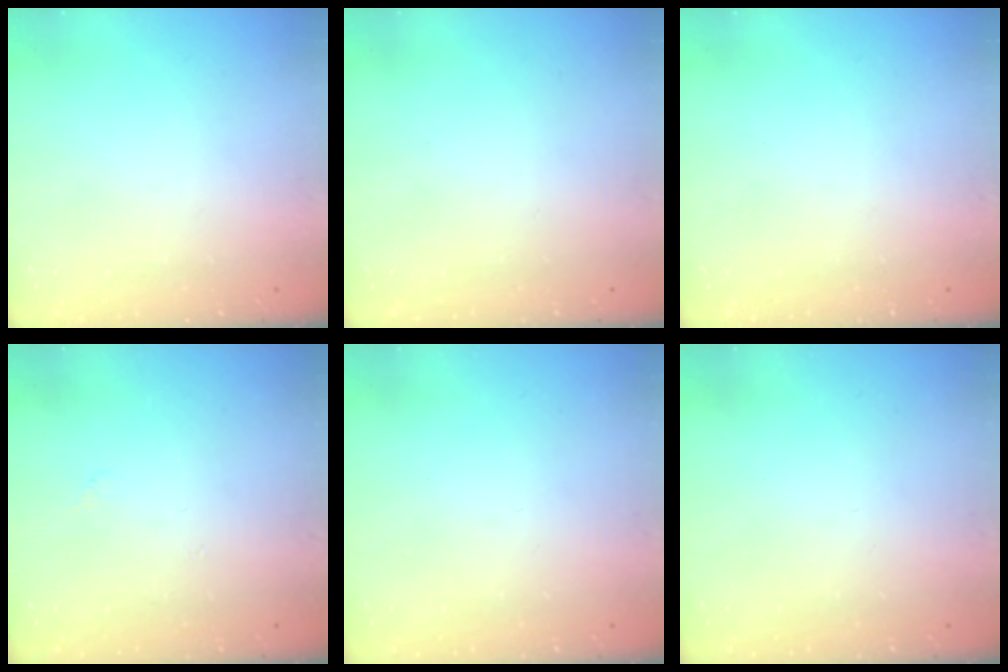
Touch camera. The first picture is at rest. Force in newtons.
{"total": 1.7, "press": 1.6, "slide": 0.1}
{"total": 0.0}
{"total": 3.4, "press": 3.3, "slide": 0.5}
{"total": 0.0}
{"total": 0.0}